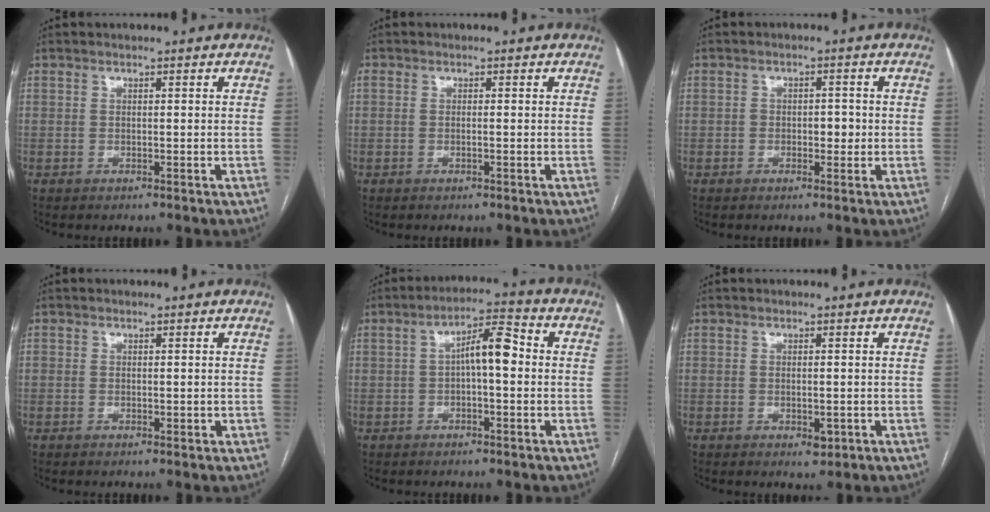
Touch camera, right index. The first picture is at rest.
{"total": 0.7, "force": [-0.1, 0.2, 0.7], "torque": [-0.017, 0.003, 0.000]}
{"total": 2.7, "force": [-0.4, 1.7, 2.2], "torque": [-0.028, 0.006, -0.004]}
{"total": 1.5, "force": [-0.1, 1.1, 1.0], "torque": [-0.014, 0.004, 0.000]}
{"total": 6.7, "force": [0.3, 1.9, 6.4], "torque": [-0.110, 0.027, 0.003]}
{"total": 2.1, "force": [-0.5, 1.1, 1.8], "torque": [-0.029, -0.004, -0.001]}